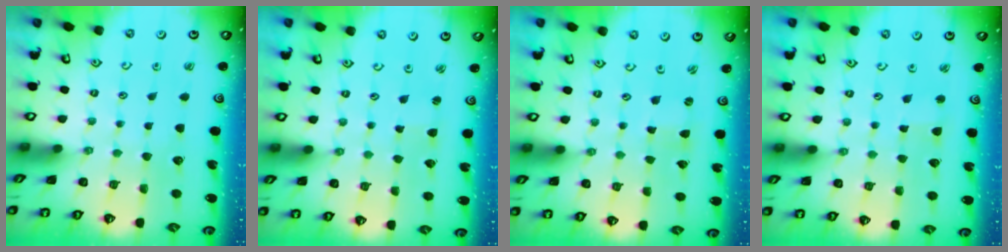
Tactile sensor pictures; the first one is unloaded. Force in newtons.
{"total": 1.5, "press": 1.5, "slide": 0.1}
{"total": 0.5, "press": 0.5, "slide": 0.1}
{"total": 2.3, "press": 2.3, "slide": 0.2}